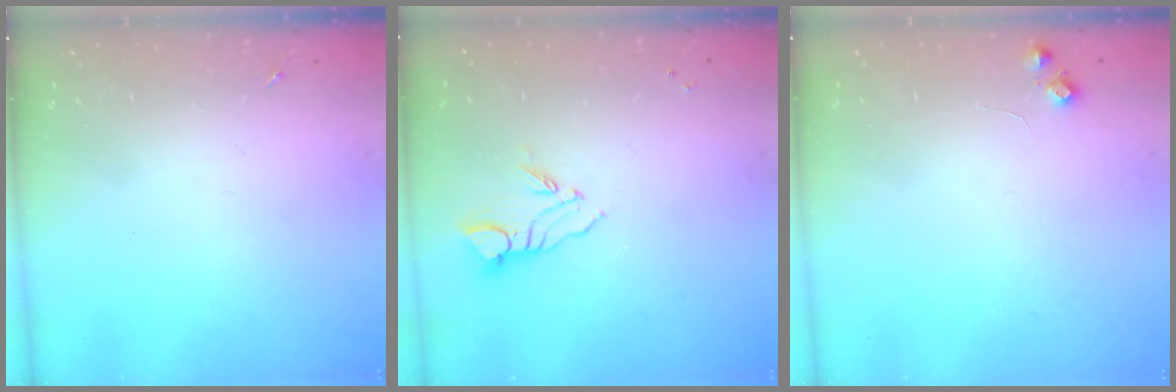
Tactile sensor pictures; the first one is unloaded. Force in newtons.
{"total": 6.1, "press": 6.1, "slide": 0.5}
{"total": 5.7, "press": 5.6, "slide": 0.9}